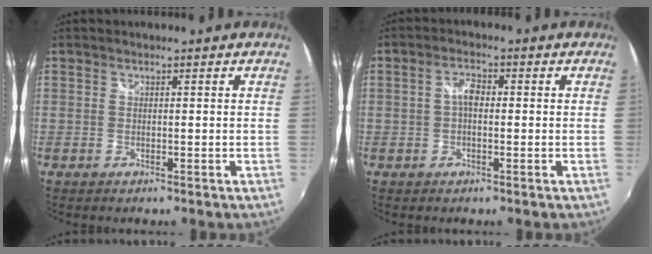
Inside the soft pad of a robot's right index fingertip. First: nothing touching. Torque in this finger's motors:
{"motor_torque": [0.67, 0.14, 0.23, 0.07]}